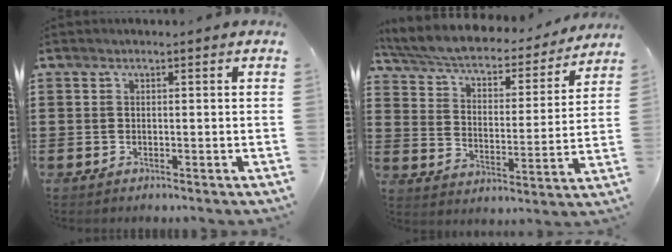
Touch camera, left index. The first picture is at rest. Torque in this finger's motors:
{"motor_torque": [1.31, -0.83, 0.54, 0.15]}